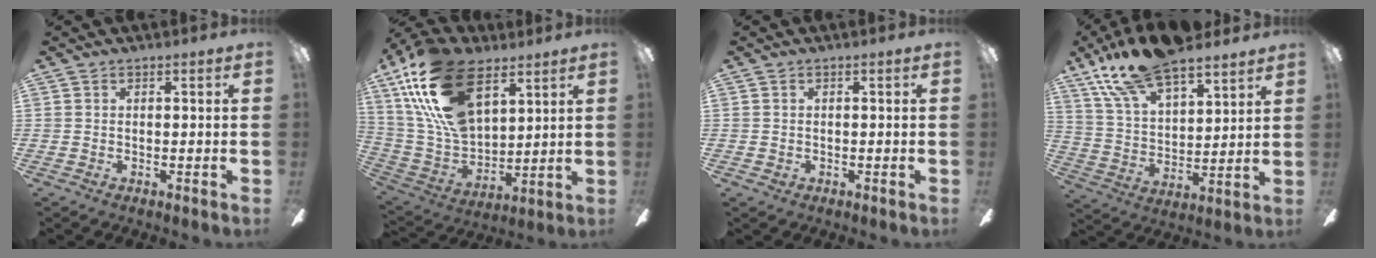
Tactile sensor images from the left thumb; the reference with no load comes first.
{"total": 23.6, "force": [12.5, 12.9, 15.3], "torque": [-0.338, -0.048, 0.226]}
{"total": 0.7, "force": [-0.1, 0.6, 0.2], "torque": [-0.002, 0.004, -0.004]}
{"total": 17.5, "force": [13.7, 5.9, 9.0], "torque": [-0.185, -0.068, 0.246]}